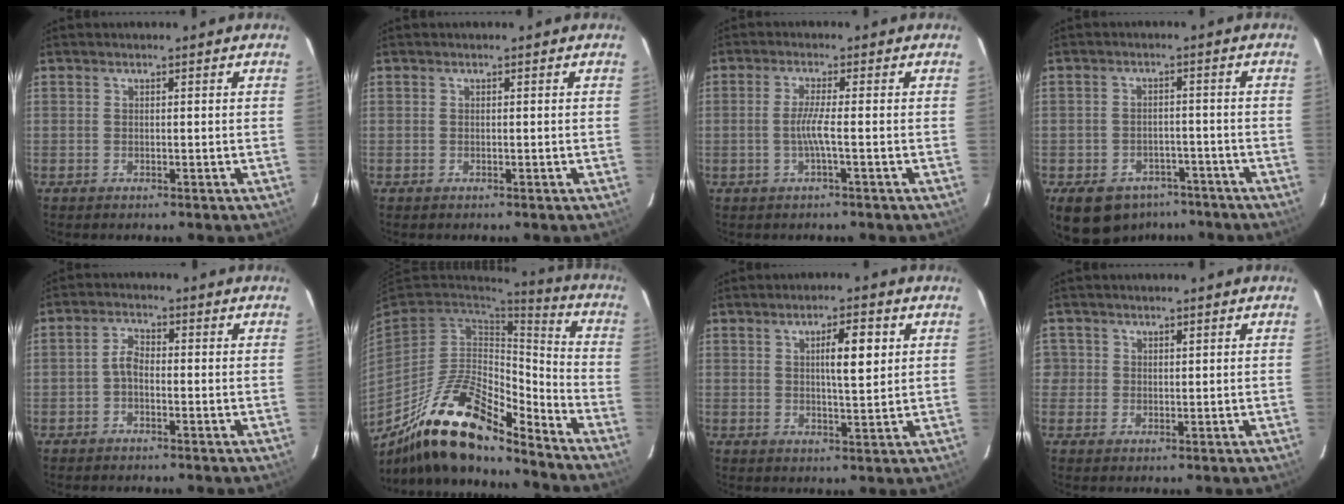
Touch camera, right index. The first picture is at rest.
{"total": 0.0}
{"total": 3.2, "force": [-1.0, -0.7, 3.0], "torque": [-0.063, -0.004, -0.018]}
{"total": 13.5, "force": [-9.0, 8.5, 5.4], "torque": [-0.133, 0.007, -0.113]}
{"total": 2.5, "force": [-1.0, 1.4, 1.8], "torque": [-0.038, 0.010, -0.022]}
{"total": 20.4, "force": [-14.7, 6.3, 12.6], "torque": [-0.236, -0.009, -0.264]}
{"total": 6.2, "force": [2.0, 1.4, 5.7], "torque": [-0.093, 0.005, 0.033]}
{"total": 2.3, "force": [0.5, 2.2, 0.0], "torque": [0.011, 0.014, 0.007]}